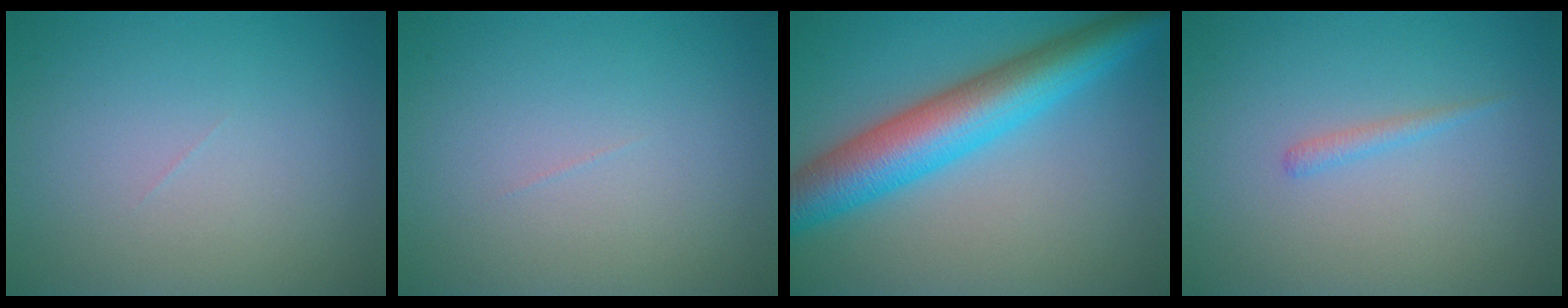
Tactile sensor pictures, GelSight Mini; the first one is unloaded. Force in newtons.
{"total": 0.0}
{"total": 8.5, "press": 8.5, "slide": 0.2}
{"total": 0.9, "press": 0.9, "slide": 0.1}